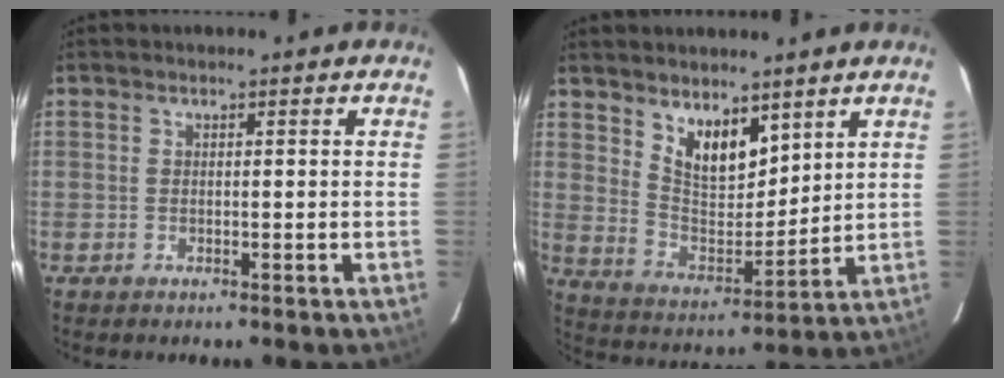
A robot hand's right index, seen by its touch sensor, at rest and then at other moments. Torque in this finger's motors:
{"motor_torque": [0.87, 0.83, 0.19, 0.06]}